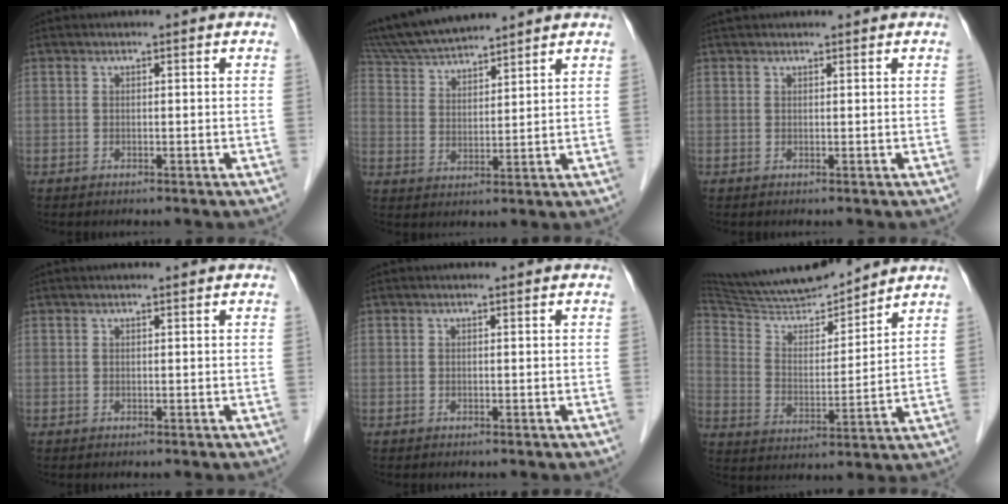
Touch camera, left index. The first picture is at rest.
{"total": 12.1, "force": [11.1, 1.1, 4.5], "torque": [-0.089, 0.025, 0.211]}
{"total": 2.5, "force": [2.3, 0.5, 0.8], "torque": [-0.008, 0.032, 0.037]}
{"total": 1.1, "force": [1.0, -0.1, 0.6], "torque": [-0.008, 0.010, 0.018]}
{"total": 0.0}
{"total": 15.6, "force": [14.7, 1.2, 5.1], "torque": [-0.096, 0.000, 0.263]}